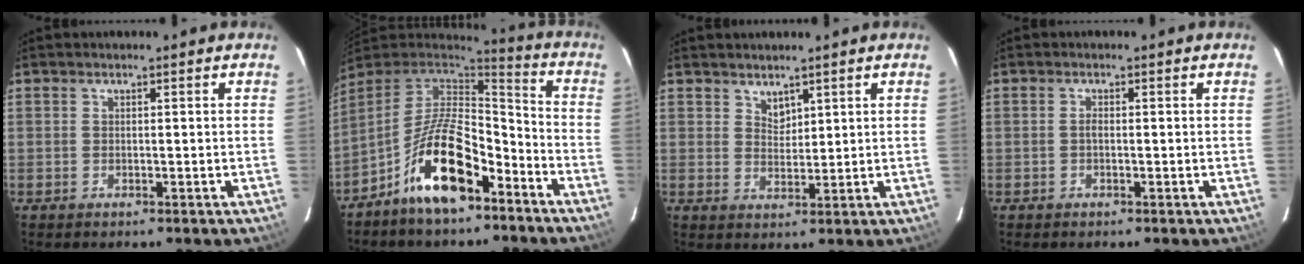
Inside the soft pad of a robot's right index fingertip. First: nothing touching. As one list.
[{"total": 16.1, "force": [-8.9, 6.6, 11.7], "torque": [-0.222, 0.007, -0.162]}, {"total": 2.6, "force": [2.1, 1.3, 0.7], "torque": [-0.007, 0.001, 0.040]}, {"total": 0.8, "force": [-0.2, 0.3, 0.7], "torque": [-0.015, 0.003, -0.004]}]